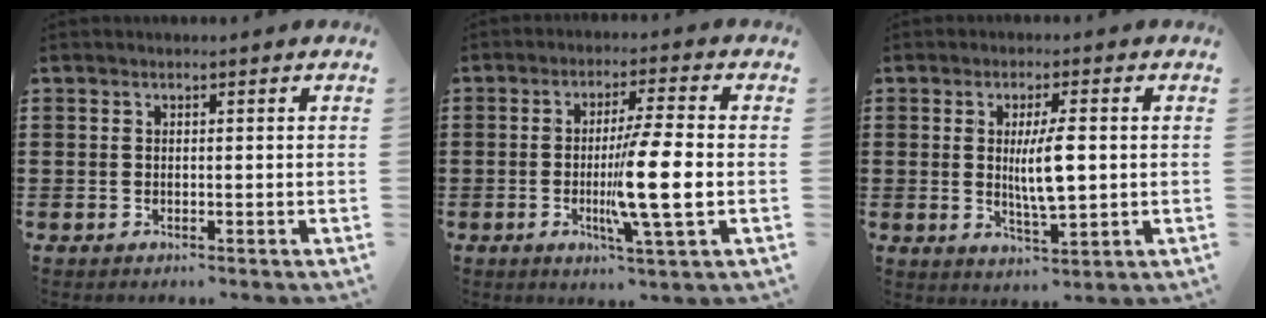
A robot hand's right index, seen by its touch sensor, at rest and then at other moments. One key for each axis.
{"total": 10.0, "fx": -1.7, "fy": 0.1, "fz": 9.8, "tx": -0.187, "ty": -0.020, "tz": -0.036}
{"total": 6.7, "fx": 0.4, "fy": 1.8, "fz": 6.4, "tx": -0.116, "ty": -0.002, "tz": 0.001}